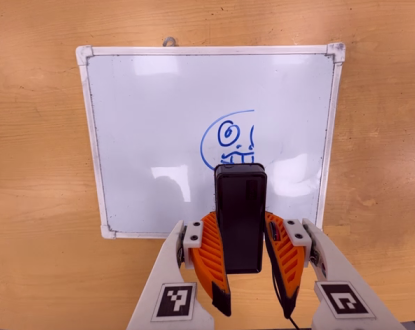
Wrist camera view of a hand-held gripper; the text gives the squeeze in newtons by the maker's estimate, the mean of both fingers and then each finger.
{"total": 6.8, "left": 5.6, "right": 8.0}